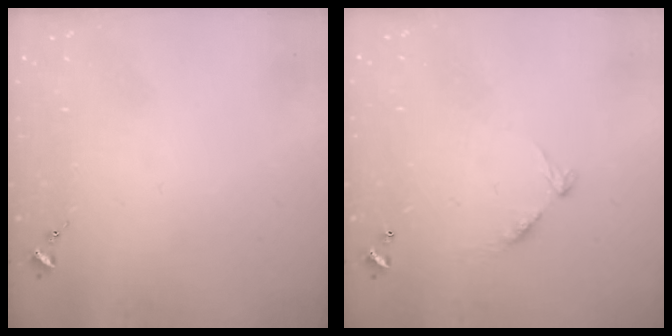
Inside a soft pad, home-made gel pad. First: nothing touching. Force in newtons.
{"total": 8.8, "press": 8.8, "slide": 0.7}